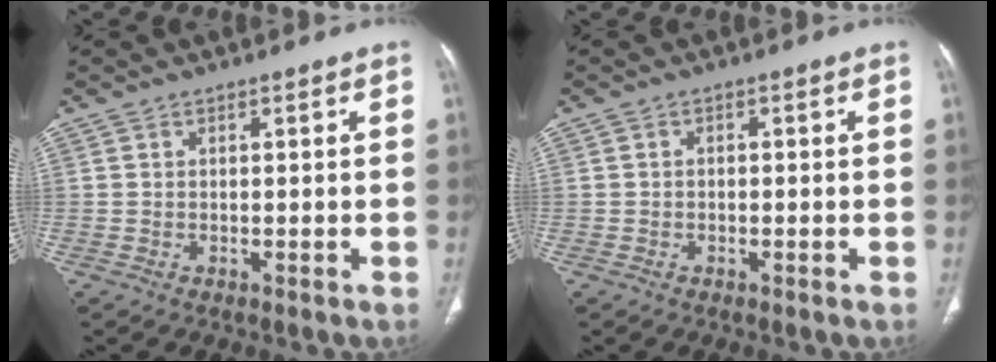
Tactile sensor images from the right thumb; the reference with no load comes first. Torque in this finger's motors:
{"motor_torque": [0.10, -0.16, -0.68, 0.32, 0.05]}